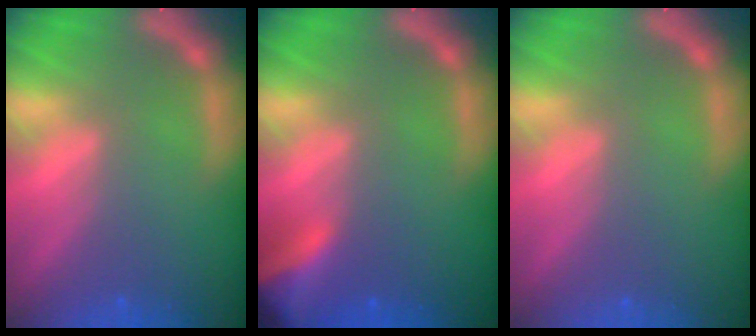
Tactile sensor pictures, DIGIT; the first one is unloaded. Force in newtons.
{"total": 6.5}
{"total": 0.0}